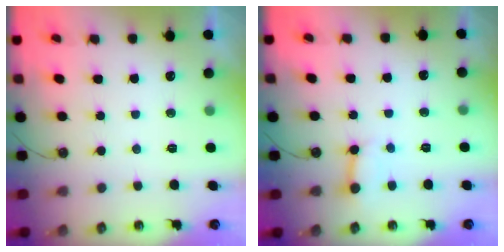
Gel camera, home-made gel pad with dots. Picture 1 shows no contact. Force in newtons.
{"total": 4.9, "press": 4.9, "slide": 0.5}